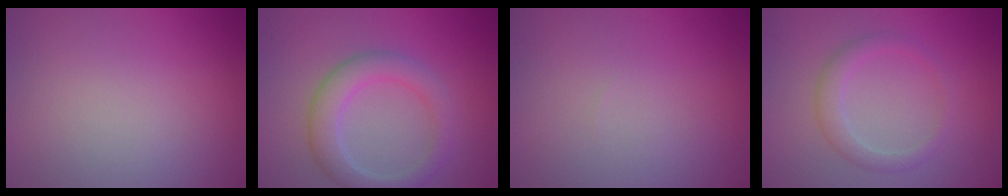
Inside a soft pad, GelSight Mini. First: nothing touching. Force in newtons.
{"total": 3.9, "press": 3.9, "slide": 0.1}
{"total": 0.0}
{"total": 2.2, "press": 2.2, "slide": 0.1}